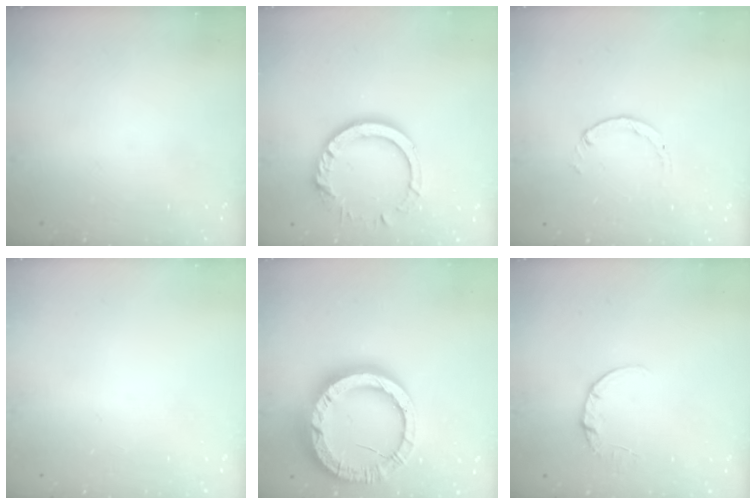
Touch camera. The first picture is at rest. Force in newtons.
{"total": 13.0, "press": 12.9, "slide": 1.2}
{"total": 1.1, "press": 1.1, "slide": 0.2}
{"total": 0.0}
{"total": 21.5, "press": 21.5, "slide": 1.8}
{"total": 3.6, "press": 3.6, "slide": 0.3}